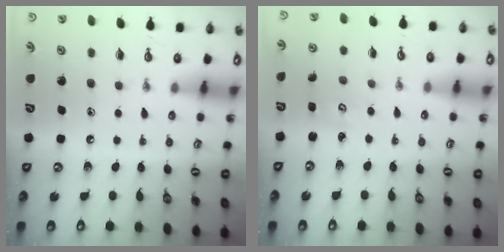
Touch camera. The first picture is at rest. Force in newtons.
{"total": 2.2, "press": 2.2, "slide": 0.3}